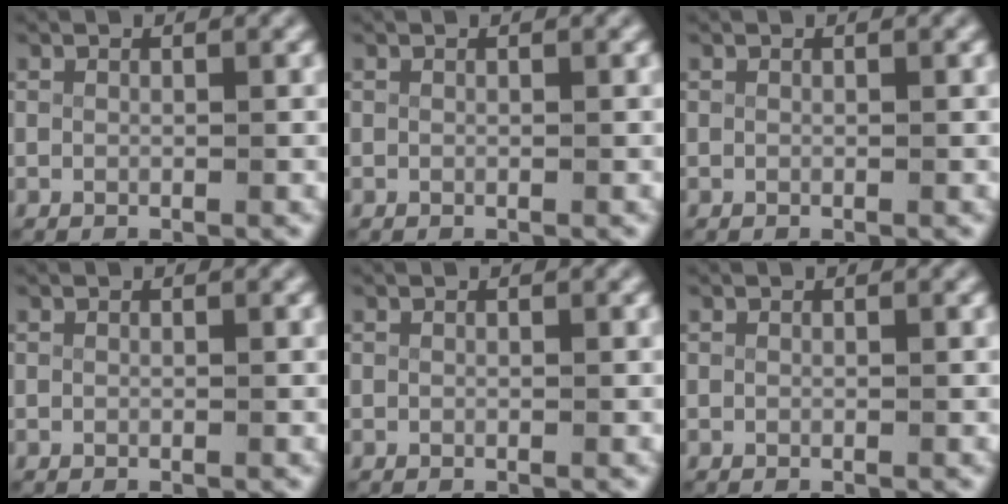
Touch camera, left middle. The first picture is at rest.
{"total": 0.0}
{"total": 0.0}
{"total": 0.0}
{"total": 0.0}
{"total": 0.0}